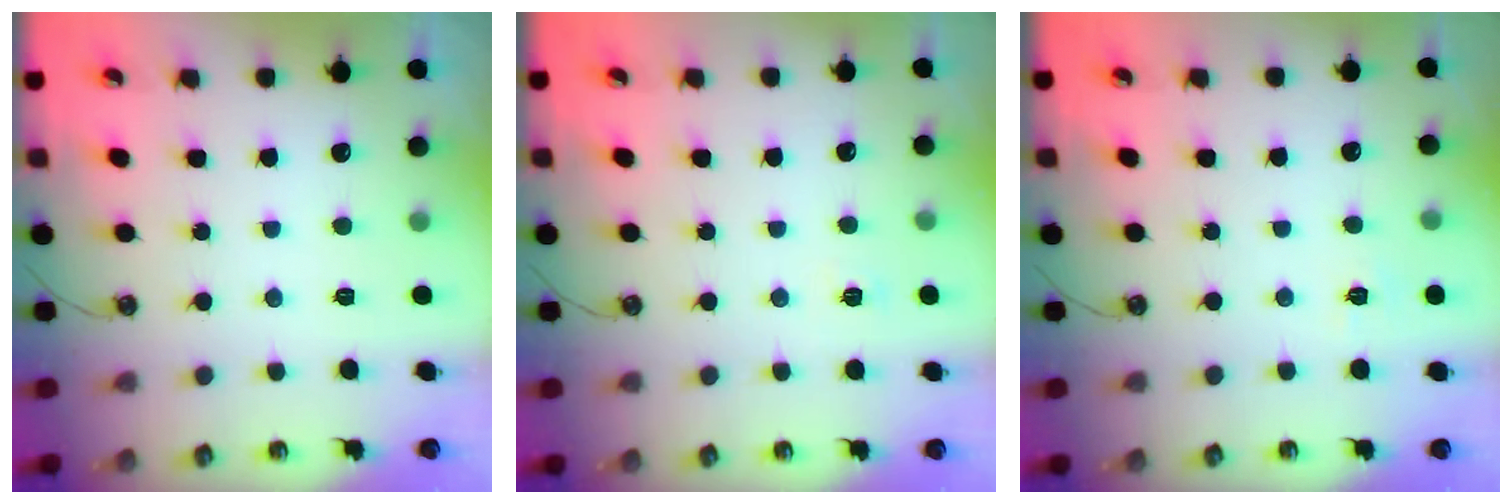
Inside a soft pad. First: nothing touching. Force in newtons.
{"total": 2.6, "press": 2.6, "slide": 0.2}
{"total": 4.1, "press": 4.1, "slide": 0.6}